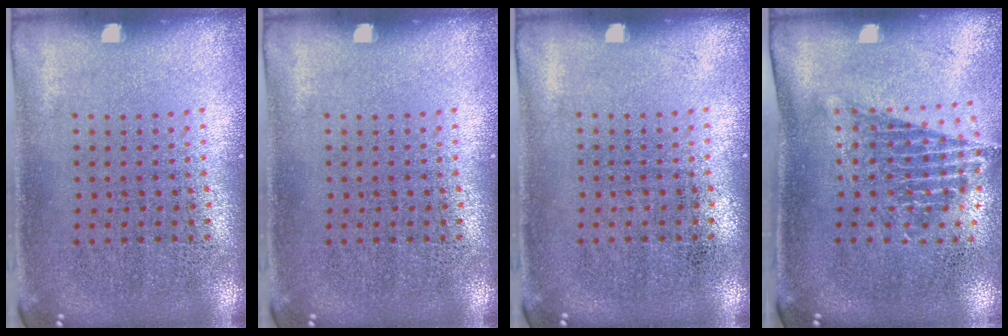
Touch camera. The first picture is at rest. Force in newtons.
{"total": 0.0}
{"total": 0.0}
{"total": 1.4, "press": 1.1, "slide": 0.9}